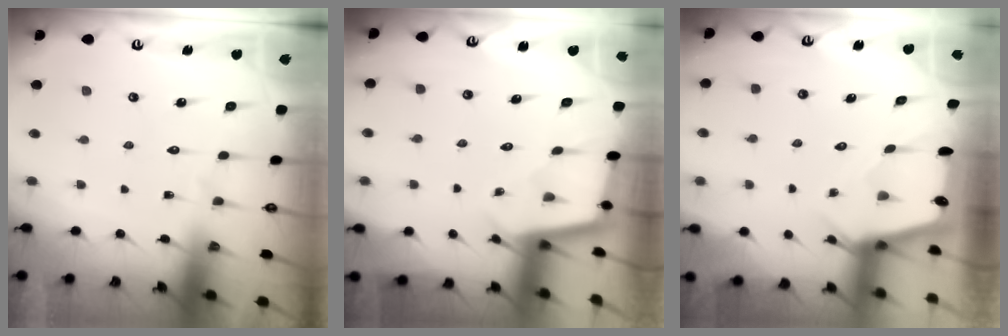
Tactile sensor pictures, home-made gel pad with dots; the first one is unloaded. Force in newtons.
{"total": 2.1, "press": 2.1, "slide": 0.2}
{"total": 2.4, "press": 2.4, "slide": 0.3}